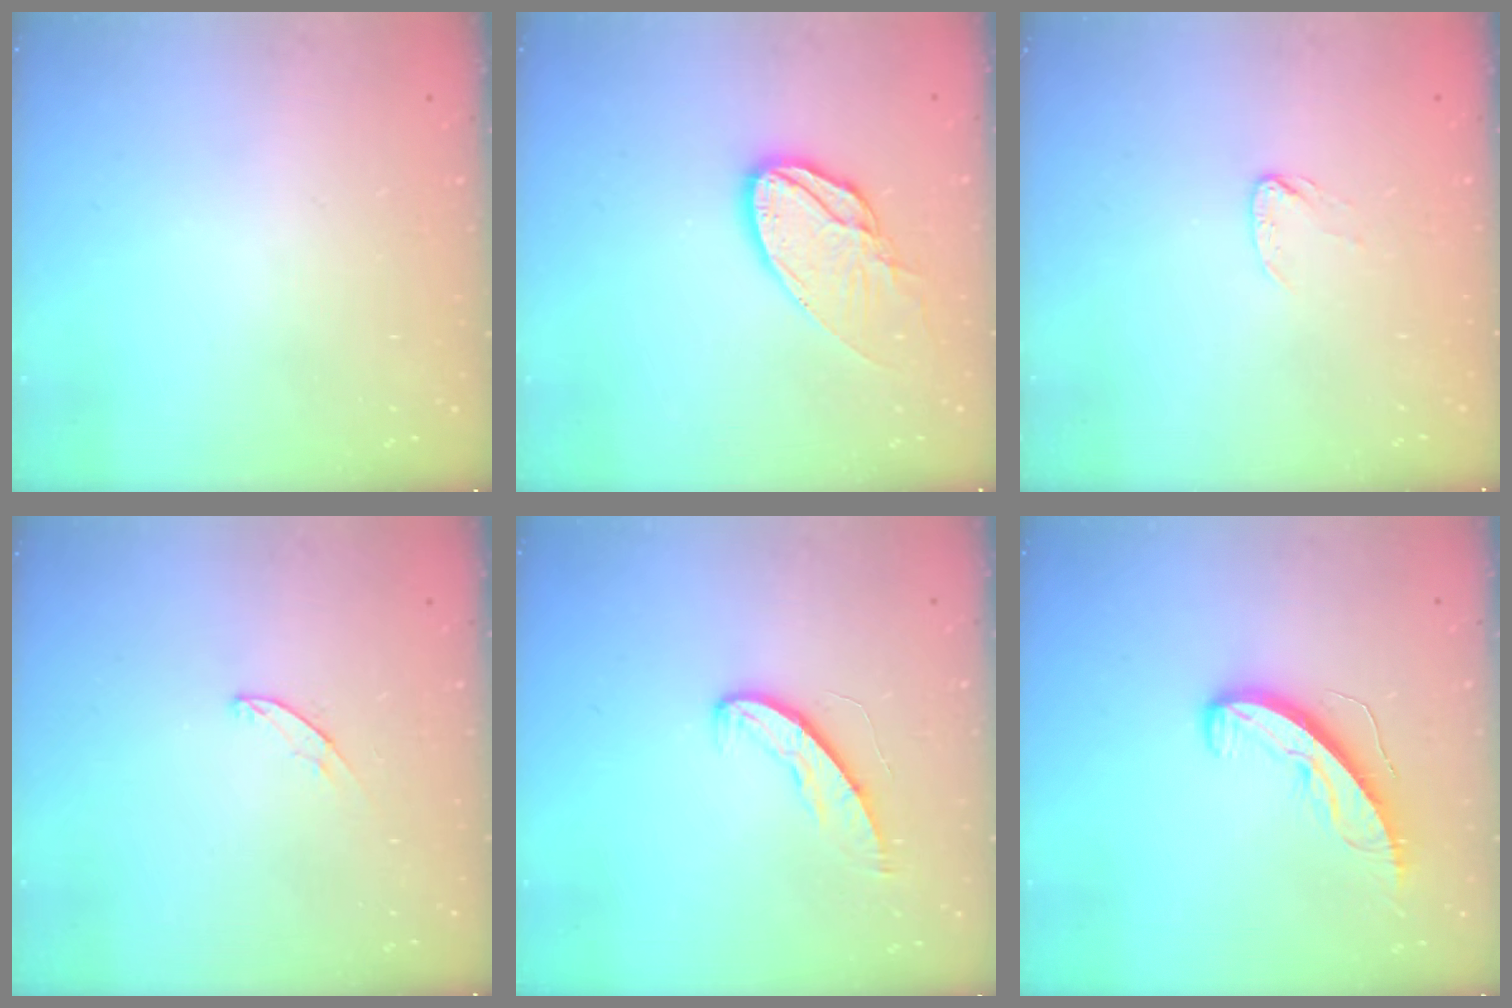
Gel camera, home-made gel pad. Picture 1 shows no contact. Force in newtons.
{"total": 12.9, "press": 12.9, "slide": 1.0}
{"total": 3.4, "press": 3.4, "slide": 0.3}
{"total": 4.8, "press": 4.7, "slide": 0.3}
{"total": 6.8, "press": 6.8, "slide": 0.5}
{"total": 9.1, "press": 9.1, "slide": 0.5}